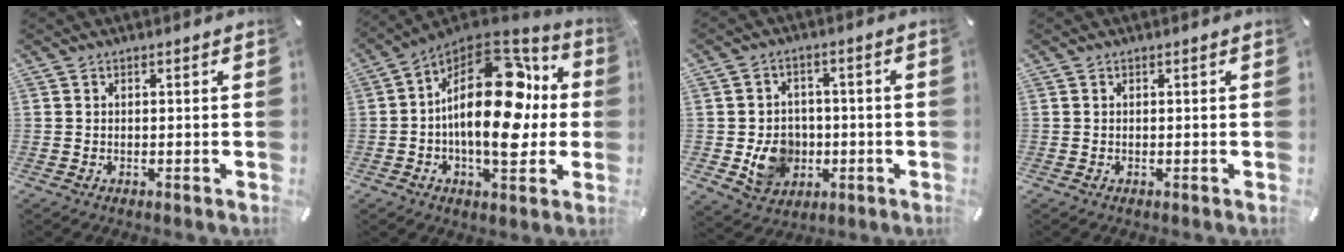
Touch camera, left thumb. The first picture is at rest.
{"total": 25.6, "force": [2.3, 13.8, 21.4], "torque": [-0.349, -0.014, 0.045]}
{"total": 9.4, "force": [-2.1, 8.4, 3.7], "torque": [-0.064, 0.017, -0.029]}
{"total": 0.0}